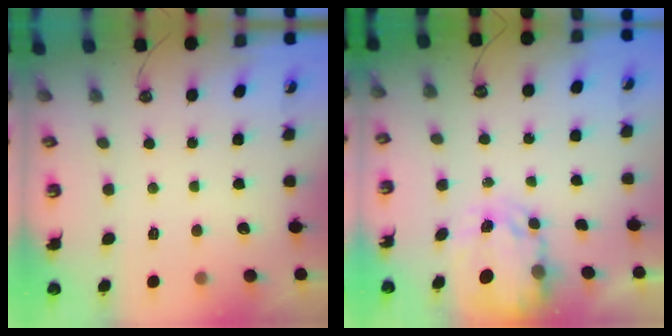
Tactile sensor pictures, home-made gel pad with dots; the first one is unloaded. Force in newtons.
{"total": 3.9, "press": 3.9, "slide": 0.4}